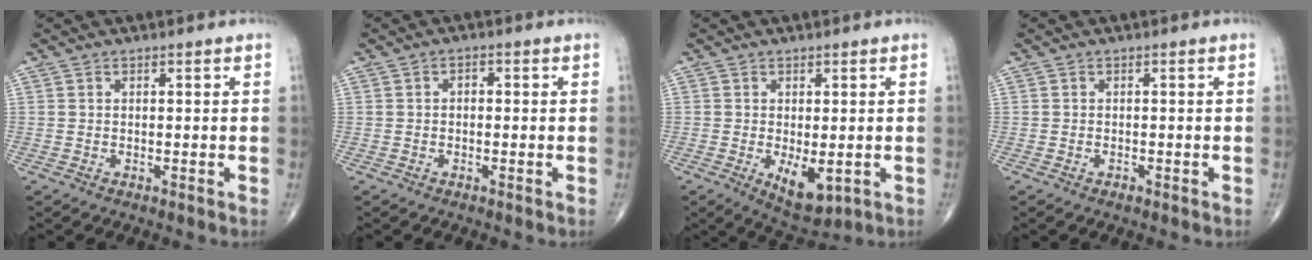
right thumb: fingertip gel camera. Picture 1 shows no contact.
{"total": 1.4, "force": [0.0, 0.9, 1.1], "torque": [-0.013, 0.008, -0.005]}
{"total": 6.5, "force": [-1.5, 3.1, 5.5], "torque": [-0.076, -0.013, -0.010]}
{"total": 0.6, "force": [-0.4, 0.4, 0.3], "torque": [-0.003, 0.003, -0.007]}